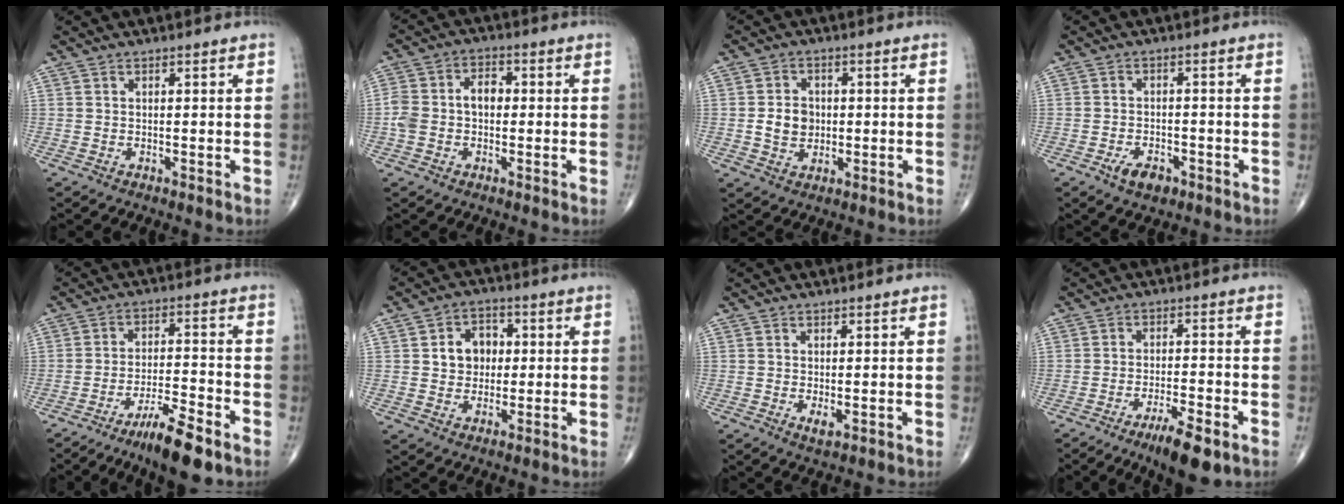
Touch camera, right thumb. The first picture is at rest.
{"total": 7.4, "force": [-0.4, 5.1, 5.3], "torque": [-0.103, 0.031, -0.012]}
{"total": 5.7, "force": [-0.2, 4.6, 3.3], "torque": [-0.039, 0.002, -0.004]}
{"total": 4.8, "force": [-2.6, 2.7, 3.0], "torque": [-0.043, 0.010, -0.041]}
{"total": 9.7, "force": [-6.5, 1.8, 7.0], "torque": [-0.123, 0.038, -0.109]}
{"total": 7.1, "force": [0.9, 5.8, 4.0], "torque": [-0.030, 0.007, 0.012]}
{"total": 1.7, "force": [-0.2, 0.7, 1.5], "torque": [-0.024, -0.005, 0.000]}
{"total": 7.9, "force": [-4.7, 1.7, 6.1], "torque": [-0.100, 0.011, -0.072]}